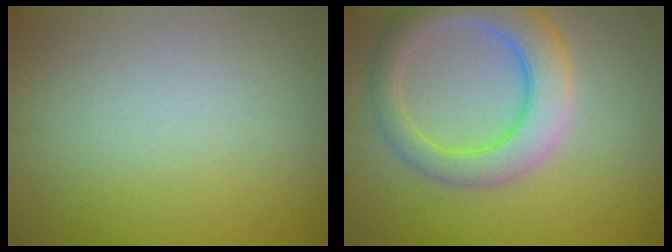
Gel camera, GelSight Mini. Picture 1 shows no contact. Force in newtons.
{"total": 6.5, "press": 6.5, "slide": 0.5}